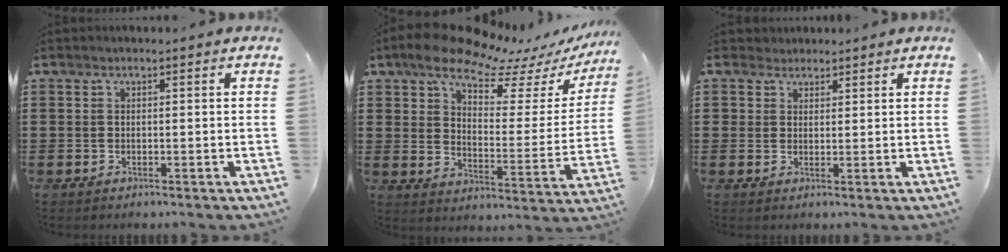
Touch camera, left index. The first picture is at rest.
{"total": 10.0, "force": [8.8, 2.7, 4.0], "torque": [-0.090, -0.060, 0.150]}
{"total": 2.7, "force": [2.0, 1.7, -0.3], "torque": [0.002, 0.007, 0.038]}